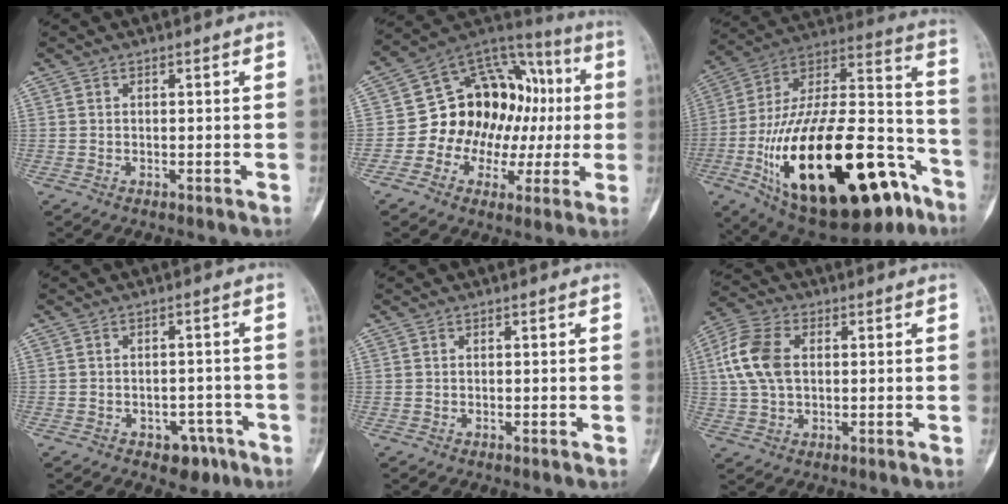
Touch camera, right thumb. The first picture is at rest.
{"total": 19.2, "force": [-0.1, 15.0, 12.1], "torque": [-0.101, 0.056, 0.002]}
{"total": 40.2, "force": [-17.0, 17.1, 32.2], "torque": [-0.531, 0.053, -0.262]}
{"total": 5.0, "force": [-2.8, 3.3, 2.4], "torque": [-0.007, 0.024, -0.033]}
{"total": 0.0}
{"total": 10.6, "force": [1.6, 6.8, 7.9], "torque": [-0.171, 0.015, 0.030]}